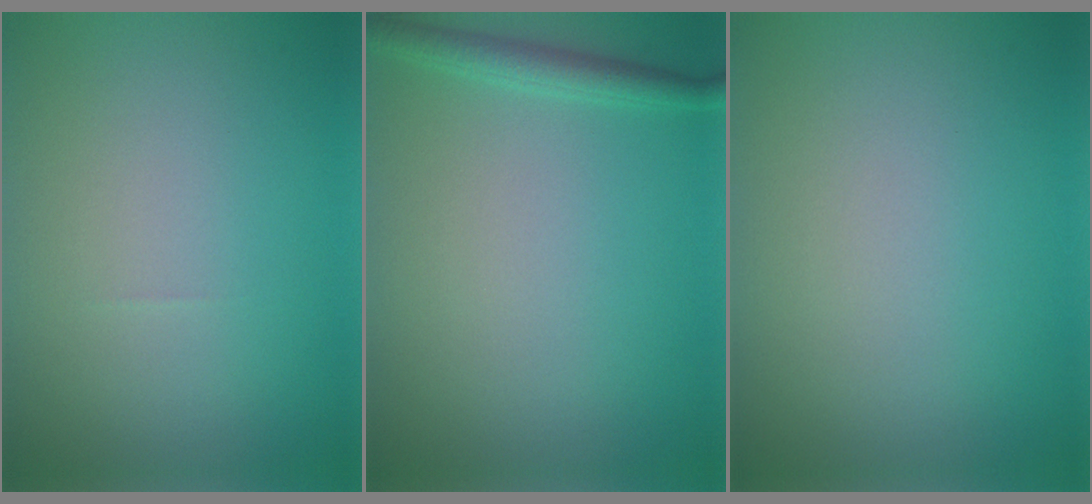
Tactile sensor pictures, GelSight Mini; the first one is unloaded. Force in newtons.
{"total": 1.9, "press": 1.9, "slide": 0.1}
{"total": 0.0}